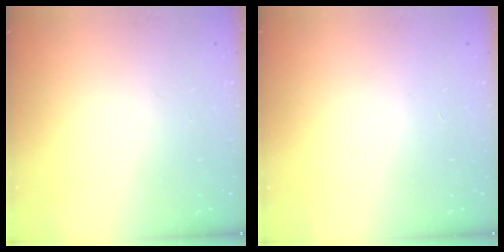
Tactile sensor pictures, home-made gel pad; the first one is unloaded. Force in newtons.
{"total": 1.6, "press": 1.6, "slide": 0.1}